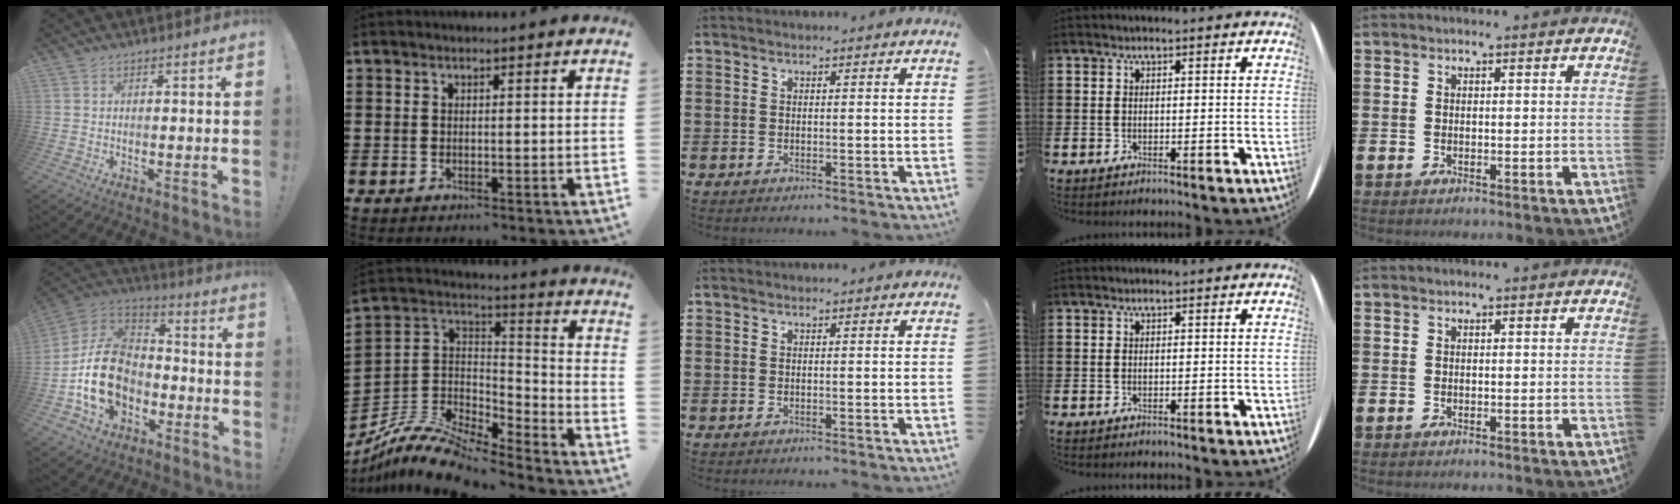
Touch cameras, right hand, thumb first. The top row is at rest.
{"thumb": {"total": 18.4, "force": [-5.2, 13.7, 11.2], "torque": [-0.209, 0.040, -0.079]}, "index": {"total": 10.6, "force": [-9.2, 2.6, 4.5], "torque": [-0.097, 0.022, -0.185]}}